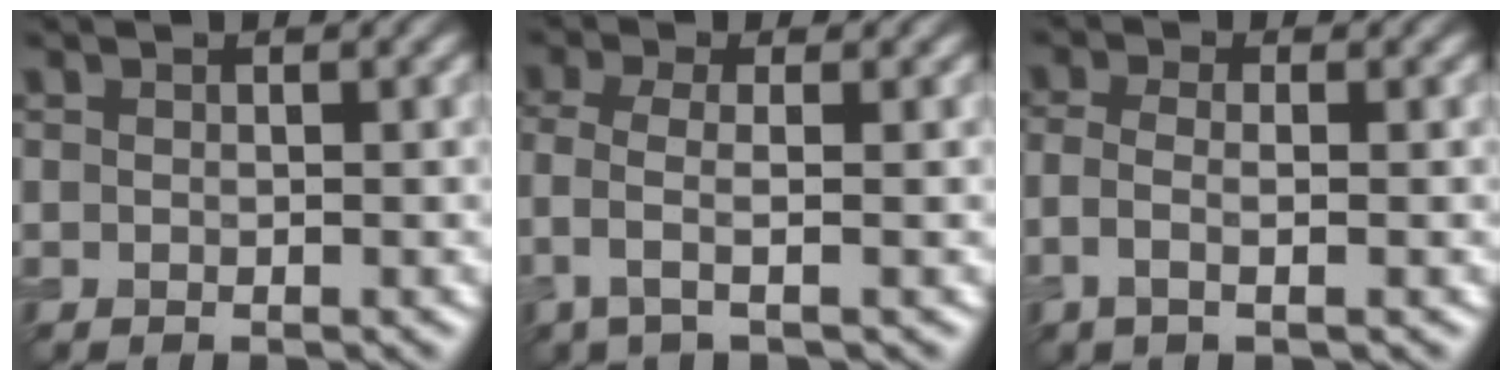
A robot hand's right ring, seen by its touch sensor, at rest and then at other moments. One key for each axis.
{"total": 2.8, "fx": -0.7, "fy": 0.7, "fz": 2.6, "tx": -0.060, "ty": -0.003, "tz": -0.021}
{"total": 2.3, "fx": -0.5, "fy": 0.8, "fz": 2.1, "tx": -0.052, "ty": -0.006, "tz": -0.010}